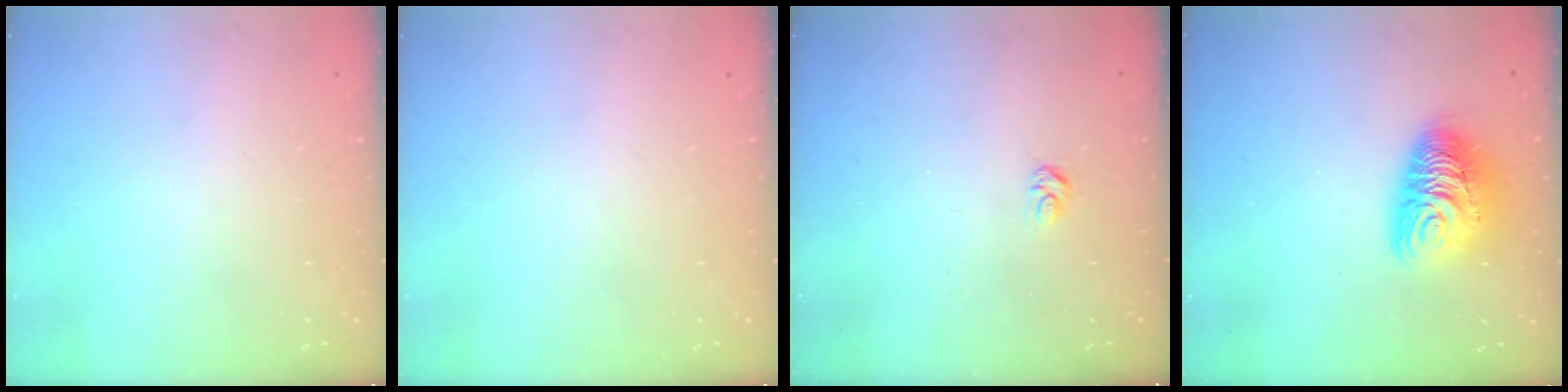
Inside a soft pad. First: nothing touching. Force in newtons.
{"total": 0.0}
{"total": 3.5, "press": 3.5, "slide": 0.4}
{"total": 12.7, "press": 12.6, "slide": 1.2}